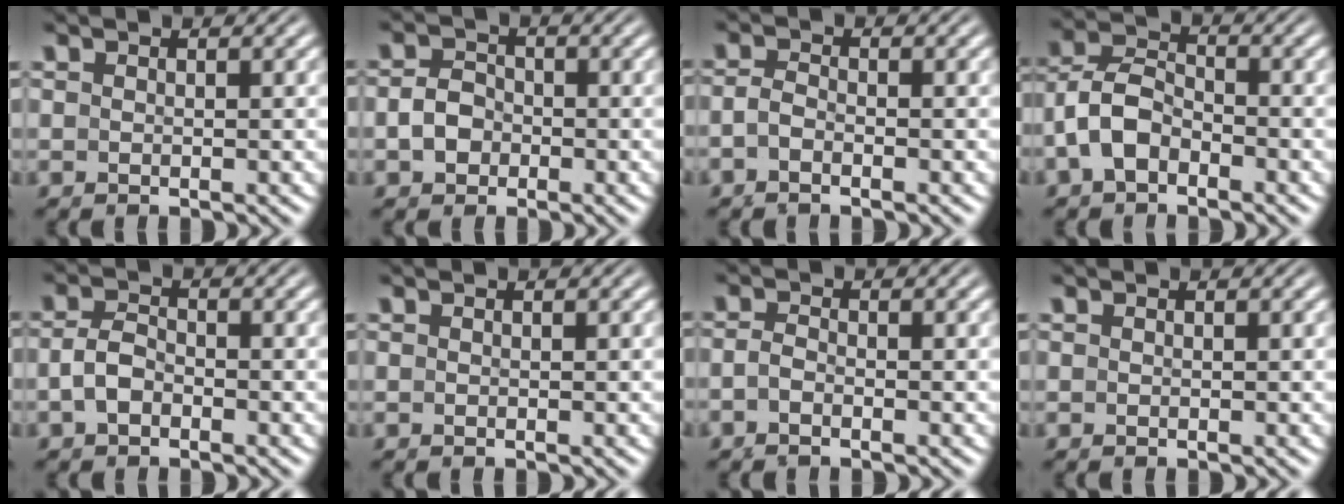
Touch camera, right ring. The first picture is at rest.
{"total": 2.6, "force": [-0.7, 2.3, 1.0], "torque": [-0.023, -0.004, -0.011]}
{"total": 1.8, "force": [-0.9, 1.1, 1.2], "torque": [-0.029, -0.009, -0.015]}
{"total": 5.9, "force": [-1.5, 5.1, 2.5], "torque": [-0.070, -0.013, -0.028]}
{"total": 2.2, "force": [-0.9, 1.6, 1.3], "torque": [-0.032, -0.007, -0.010]}
{"total": 0.0}
{"total": 1.4, "force": [-0.8, 0.7, 1.0], "torque": [-0.026, -0.008, -0.013]}
{"total": 0.0}